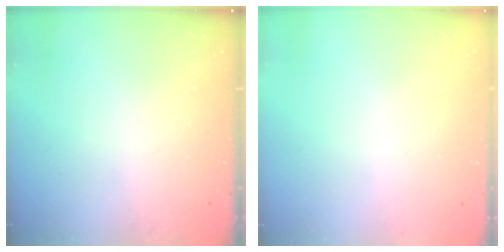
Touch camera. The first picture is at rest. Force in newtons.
{"total": 0.0}